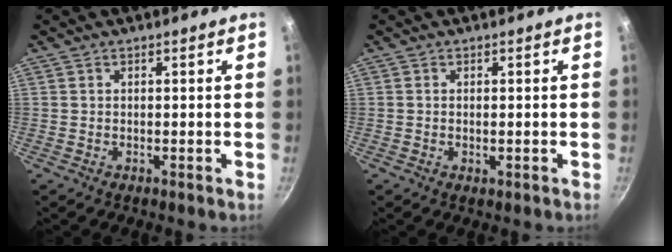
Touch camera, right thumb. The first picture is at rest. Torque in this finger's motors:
{"motor_torque": [-0.11, 0.04, -0.11, -0.08, -0.04]}